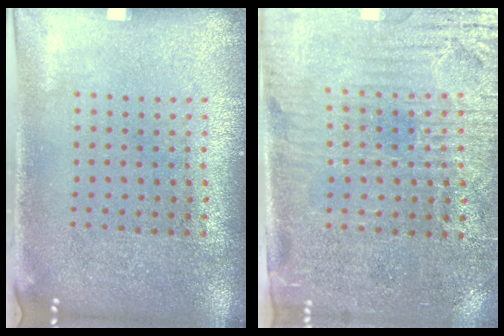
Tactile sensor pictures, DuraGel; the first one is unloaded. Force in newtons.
{"total": 3.9, "press": 3.4, "slide": 1.7}